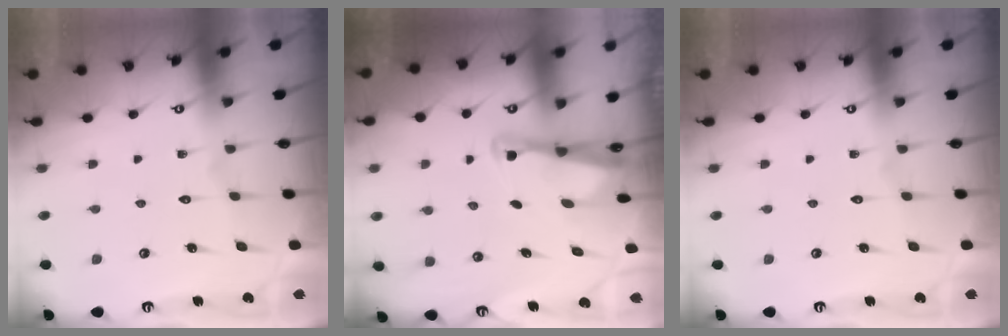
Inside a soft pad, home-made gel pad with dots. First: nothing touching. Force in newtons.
{"total": 2.5, "press": 2.5, "slide": 0.2}
{"total": 0.0}